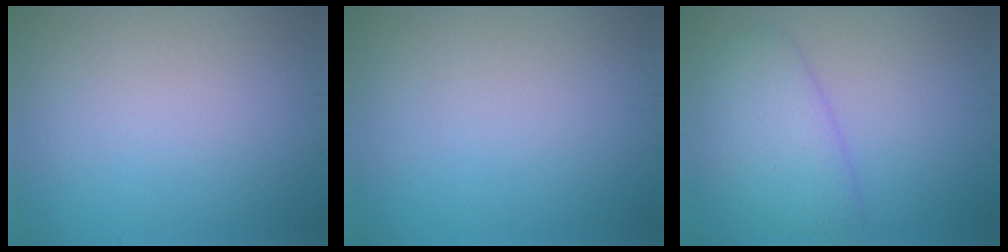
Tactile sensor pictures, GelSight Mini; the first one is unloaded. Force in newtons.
{"total": 0.0}
{"total": 4.3, "press": 4.3, "slide": 0.3}